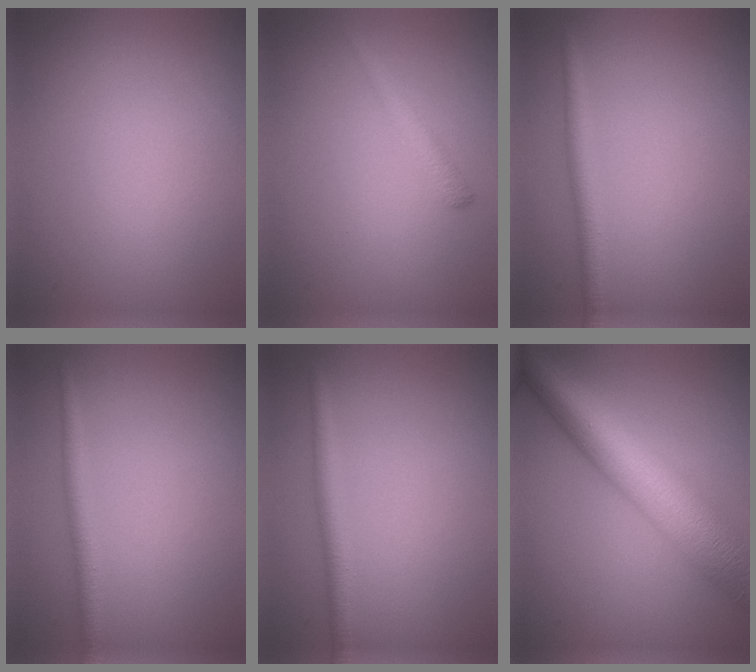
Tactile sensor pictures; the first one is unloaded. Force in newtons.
{"total": 1.4, "press": 1.4, "slide": 0.2}
{"total": 2.0, "press": 2.0, "slide": 0.2}
{"total": 1.8, "press": 1.8, "slide": 0.1}
{"total": 2.0, "press": 2.0, "slide": 0.2}
{"total": 10.6, "press": 10.6, "slide": 0.0}